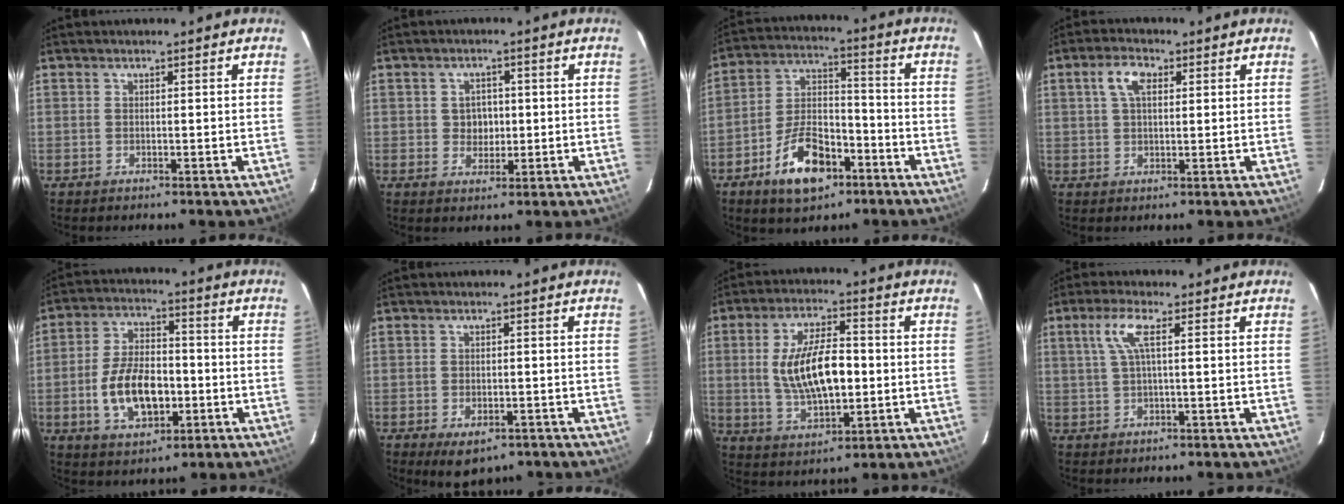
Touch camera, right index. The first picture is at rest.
{"total": 3.3, "force": [0.1, 3.0, 1.5], "torque": [-0.026, 0.008, 0.004]}
{"total": 13.4, "force": [-7.3, 6.8, 8.9], "torque": [-0.175, 0.019, -0.119]}
{"total": 4.6, "force": [1.7, 2.2, 3.7], "torque": [-0.071, 0.012, 0.031]}
{"total": 12.7, "force": [-3.2, 7.0, 10.1], "torque": [-0.204, 0.007, -0.046]}
{"total": 5.6, "force": [-3.1, 3.2, 3.4], "torque": [-0.062, -0.013, -0.037]}
{"total": 13.3, "force": [-0.2, 5.5, 12.1], "torque": [-0.233, -0.001, 0.005]}
{"total": 4.8, "force": [1.3, 0.2, 4.7], "torque": [-0.097, 0.004, 0.027]}